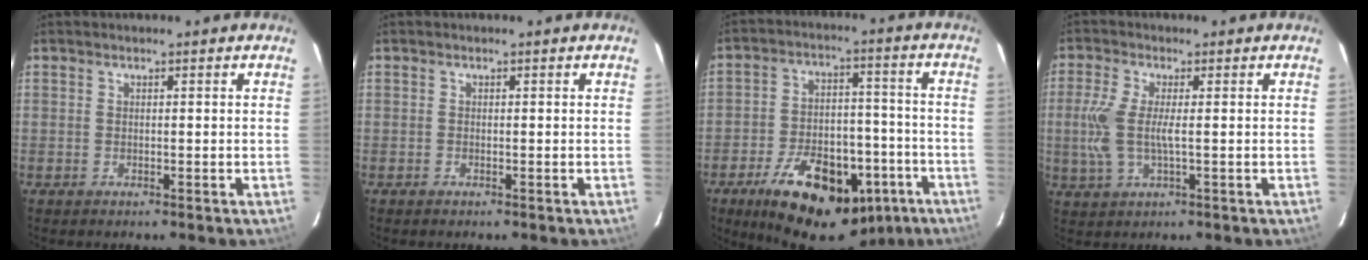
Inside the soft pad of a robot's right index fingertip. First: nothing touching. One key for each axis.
{"total": 0.0}
{"total": 23.4, "fx": -13.7, "fy": 12.2, "fz": 14.6, "tx": -0.252, "ty": 0.009, "tz": -0.183}
{"total": 6.8, "fx": -0.3, "fy": 2.1, "fz": 6.5, "tx": -0.148, "ty": -0.001, "tz": -0.006}